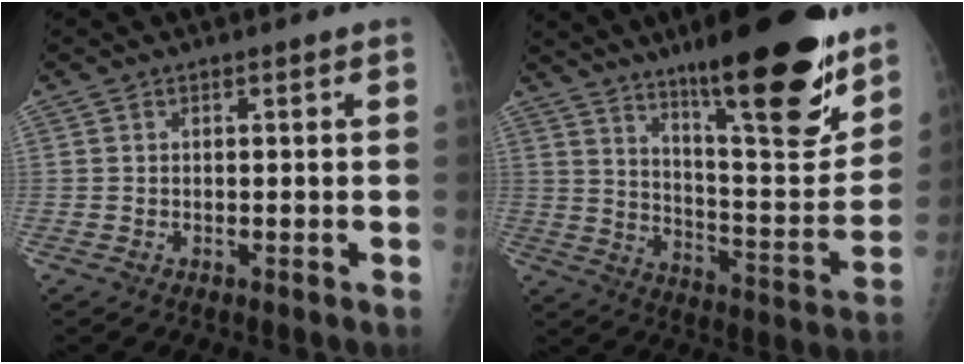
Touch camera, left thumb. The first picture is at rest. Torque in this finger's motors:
{"motor_torque": [3.85, 1.16, 1.61, -1.16, 0.35]}